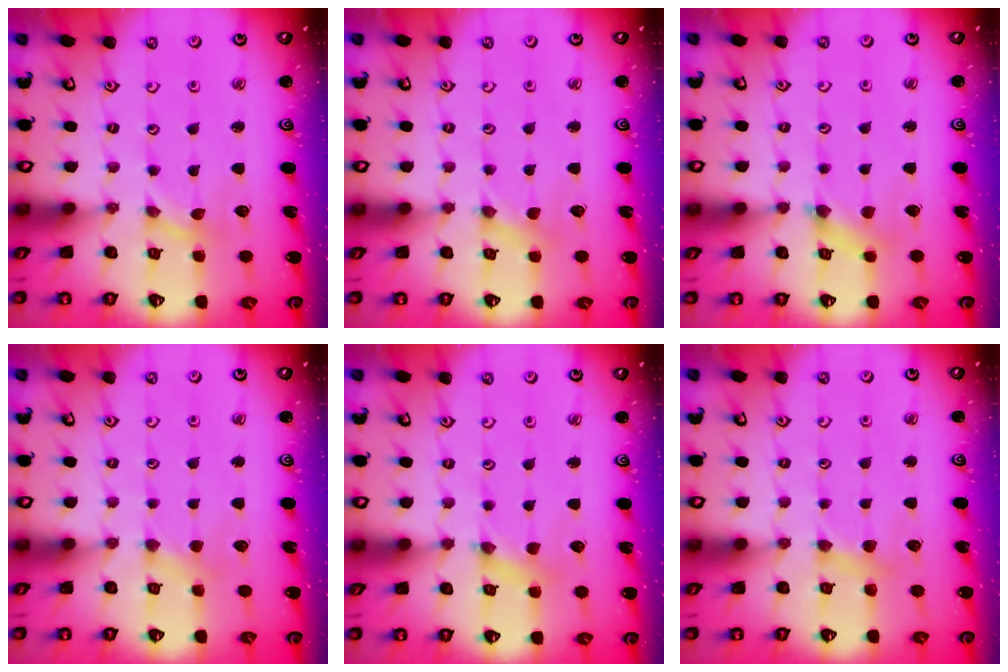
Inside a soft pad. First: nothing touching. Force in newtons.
{"total": 0.0}
{"total": 2.7, "press": 2.7, "slide": 0.3}
{"total": 2.5, "press": 2.5, "slide": 0.3}
{"total": 2.3, "press": 2.3, "slide": 0.3}
{"total": 4.2, "press": 4.1, "slide": 0.6}